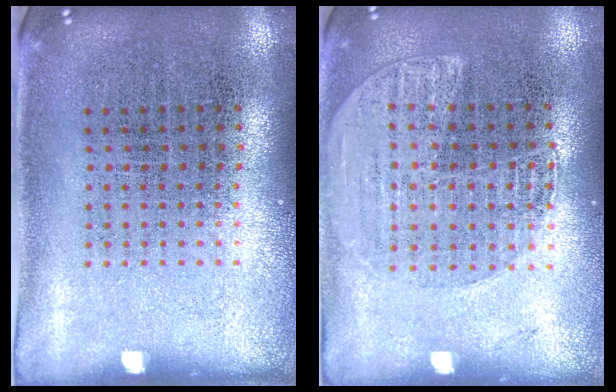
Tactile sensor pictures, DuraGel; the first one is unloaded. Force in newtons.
{"total": 1.3, "press": 1.3, "slide": 0.2}